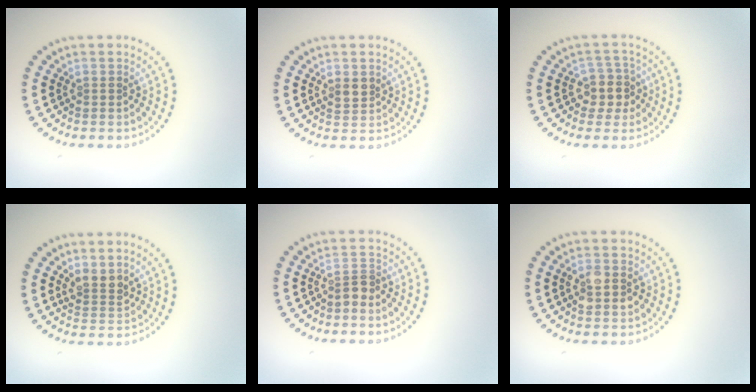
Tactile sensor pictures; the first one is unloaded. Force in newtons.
{"total": 1.4, "press": 1.3, "slide": 0.6}
{"total": 2.8, "press": 2.4, "slide": 1.4}
{"total": 2.1, "press": 1.7, "slide": 1.1}
{"total": 1.6, "press": 1.2, "slide": 1.1}
{"total": 2.7, "press": 2.7, "slide": 0.2}